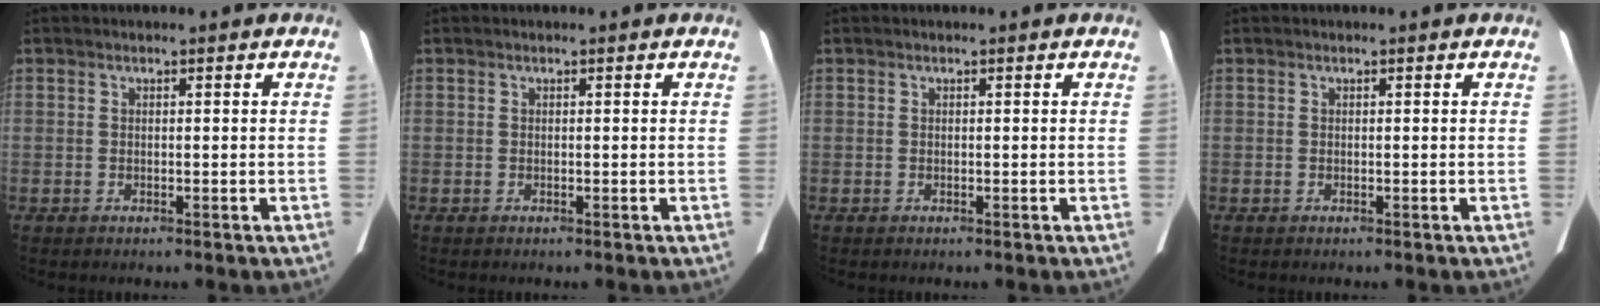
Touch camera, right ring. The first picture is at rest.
{"total": 0.0}
{"total": 0.0}
{"total": 0.0}